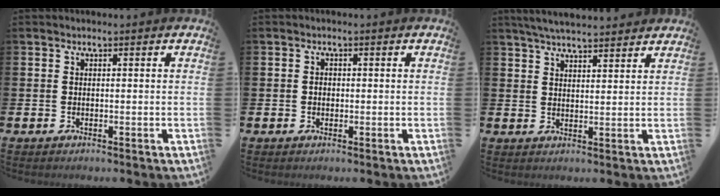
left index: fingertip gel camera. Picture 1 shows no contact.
{"total": 1.0, "force": [-0.1, 0.8, 0.5], "torque": [0.003, -0.001, -0.005]}
{"total": 4.6, "force": [4.5, 0.4, 1.0], "torque": [-0.027, -0.015, 0.082]}